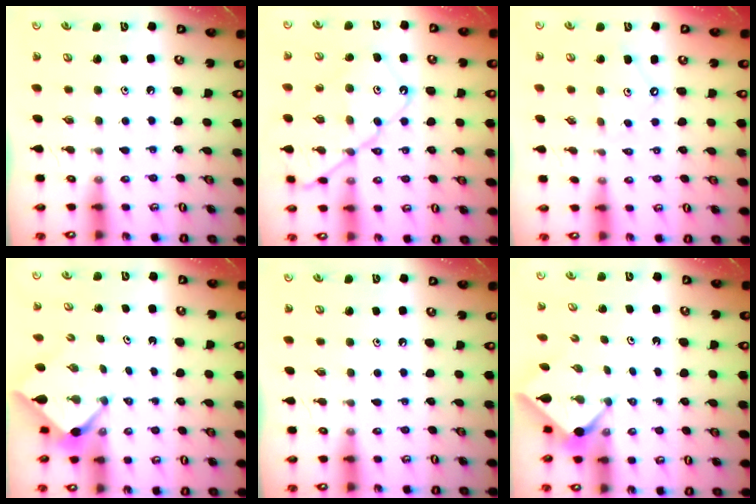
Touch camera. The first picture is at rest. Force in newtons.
{"total": 14.1, "press": 14.0, "slide": 1.4}
{"total": 5.0, "press": 5.0, "slide": 0.5}
{"total": 2.5, "press": 2.5, "slide": 0.2}
{"total": 0.0}
{"total": 2.4, "press": 2.4, "slide": 0.3}